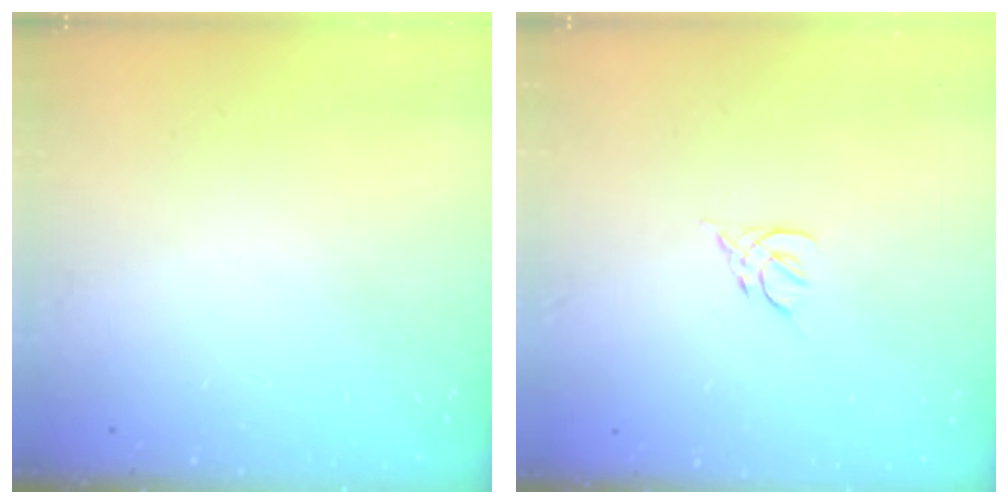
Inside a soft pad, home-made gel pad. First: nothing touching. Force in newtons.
{"total": 2.4, "press": 2.3, "slide": 0.6}